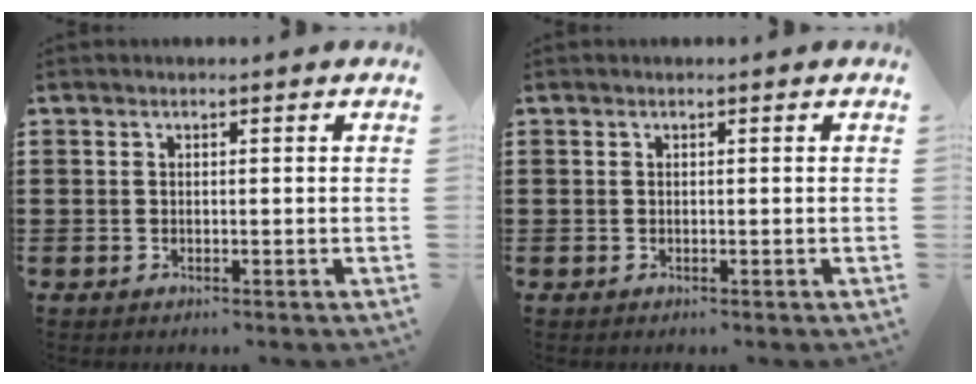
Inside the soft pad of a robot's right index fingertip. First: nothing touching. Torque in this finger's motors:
{"motor_torque": [0.15, 0.47, 0.01, 0.00]}